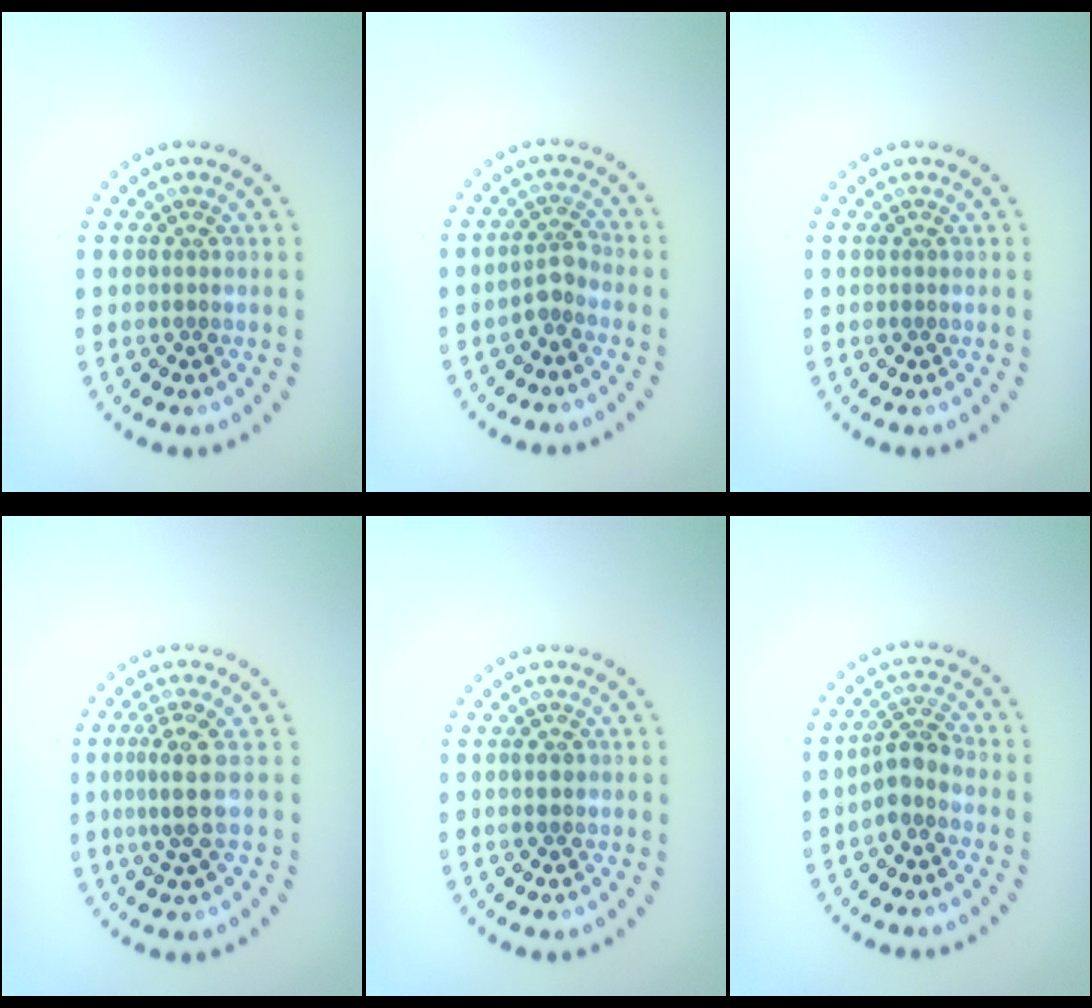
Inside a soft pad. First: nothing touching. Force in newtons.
{"total": 1.8, "press": 1.3, "slide": 1.2}
{"total": 0.0}
{"total": 3.0, "press": 2.5, "slide": 1.7}
{"total": 1.1, "press": 1.1, "slide": 0.0}
{"total": 2.5, "press": 1.9, "slide": 1.6}